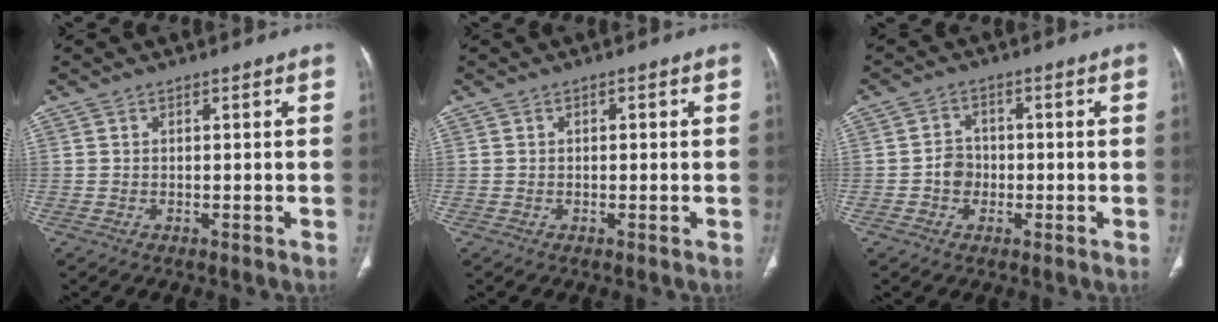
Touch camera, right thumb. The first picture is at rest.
{"total": 0.8, "force": [0.1, 0.5, 0.7], "torque": [-0.004, 0.002, -0.001]}
{"total": 3.8, "force": [-0.9, 3.3, 1.6], "torque": [-0.009, 0.011, -0.021]}